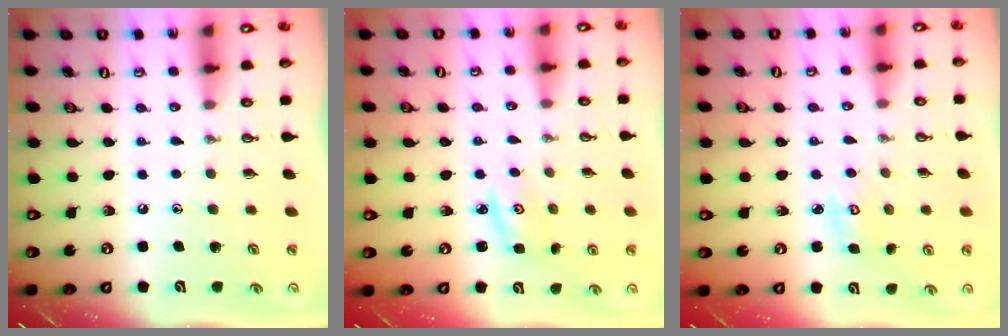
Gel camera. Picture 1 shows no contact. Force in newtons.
{"total": 2.3, "press": 2.3, "slide": 0.2}
{"total": 4.0, "press": 3.9, "slide": 0.3}